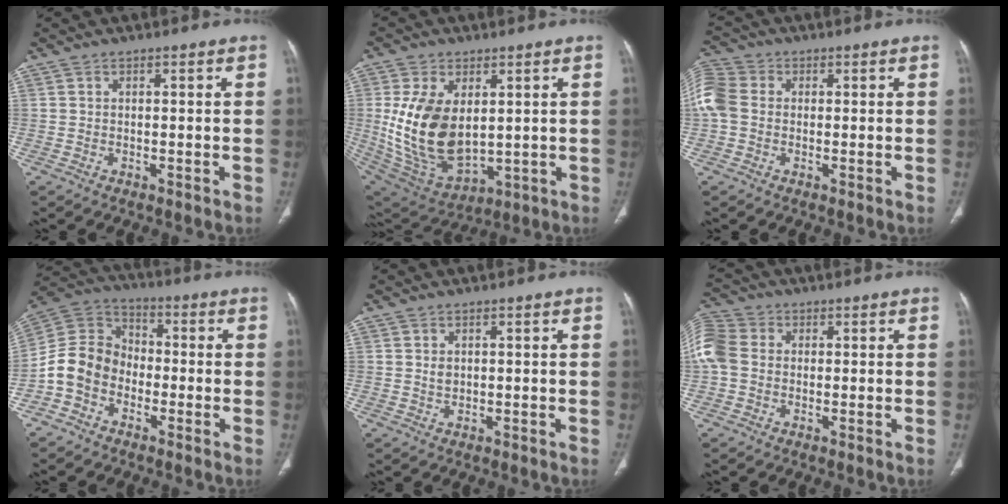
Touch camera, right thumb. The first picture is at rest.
{"total": 17.5, "force": [1.9, 10.5, 13.9], "torque": [-0.251, -0.017, 0.063]}
{"total": 8.1, "force": [0.2, 6.4, 5.0], "torque": [-0.126, 0.022, -0.001]}
{"total": 10.3, "force": [-3.7, 8.3, 4.9], "torque": [-0.085, 0.048, -0.084]}
{"total": 1.2, "force": [0.3, 0.9, 0.7], "torque": [-0.005, -0.001, 0.008]}
{"total": 10.0, "force": [0.7, 8.1, 5.7], "torque": [-0.146, 0.027, 0.010]}